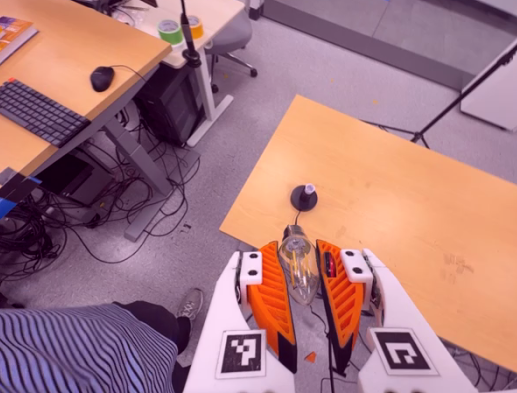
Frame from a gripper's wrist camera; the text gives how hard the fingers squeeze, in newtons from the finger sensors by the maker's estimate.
{"total": 20.0, "left": 24.0, "right": 16.0}